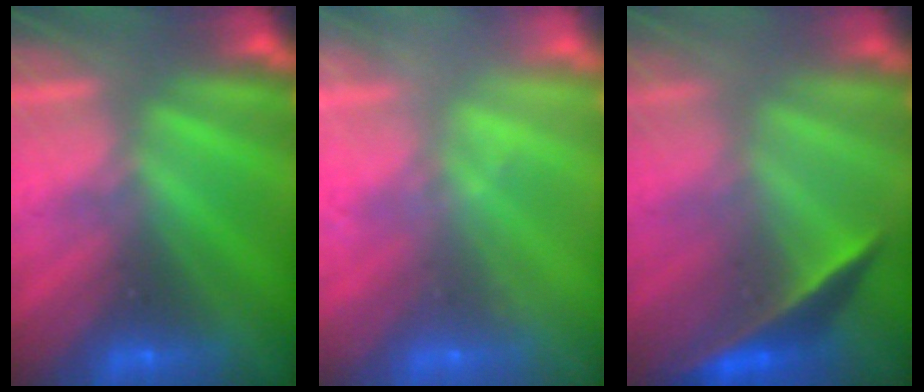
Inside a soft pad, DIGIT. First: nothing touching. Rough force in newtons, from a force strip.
{"total": 2.2}
{"total": 1.8}